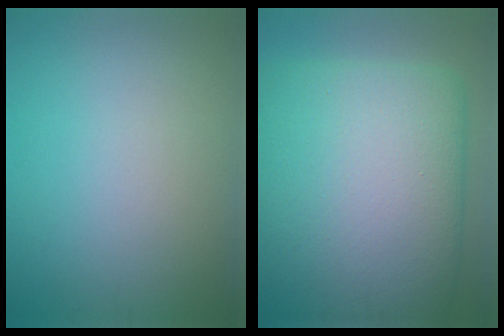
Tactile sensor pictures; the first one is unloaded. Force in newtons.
{"total": 20.1, "press": 20.1, "slide": 0.5}